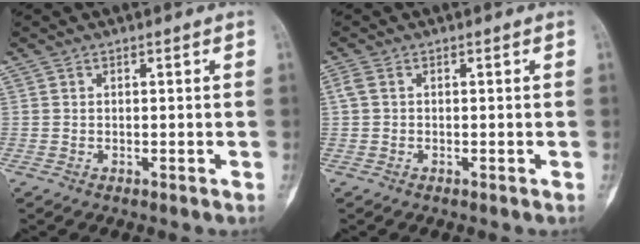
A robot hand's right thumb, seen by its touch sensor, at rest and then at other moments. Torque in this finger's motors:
{"motor_torque": [0.19, 0.34, 0.11, -0.13, 0.10]}